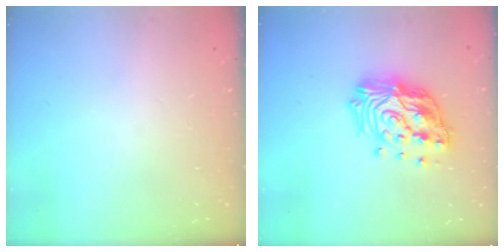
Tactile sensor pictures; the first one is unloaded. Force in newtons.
{"total": 19.2, "press": 19.1, "slide": 1.9}